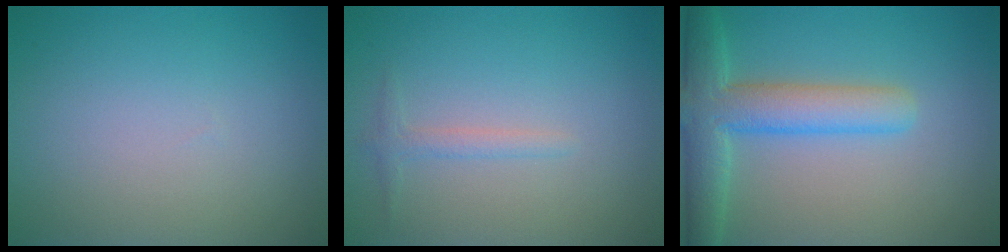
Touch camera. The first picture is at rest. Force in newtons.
{"total": 1.1, "press": 1.1, "slide": 0.1}
{"total": 5.9, "press": 5.9, "slide": 0.3}